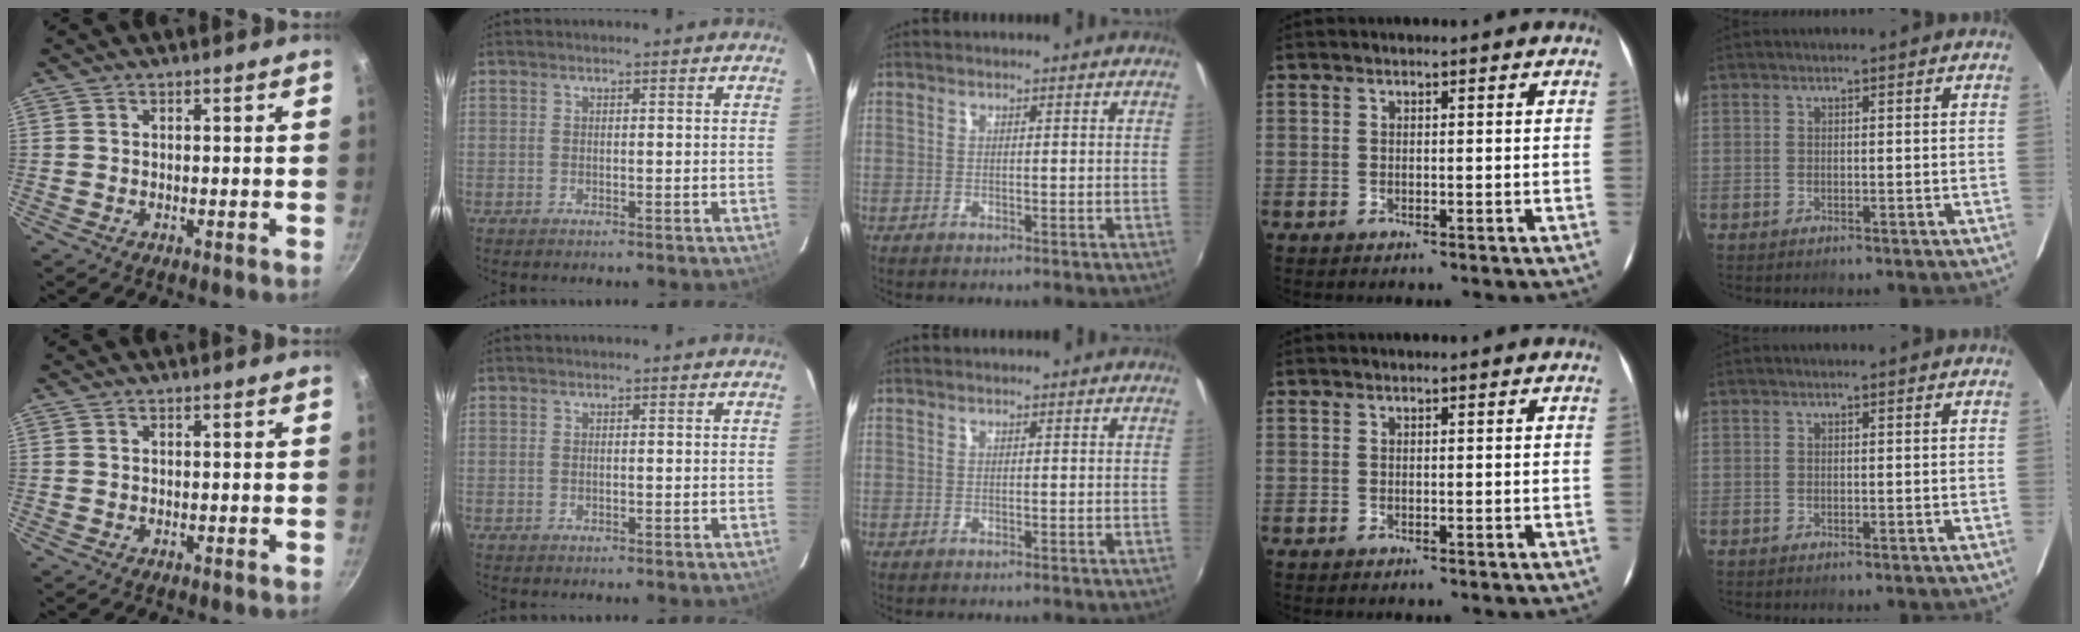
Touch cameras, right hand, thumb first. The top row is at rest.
{}